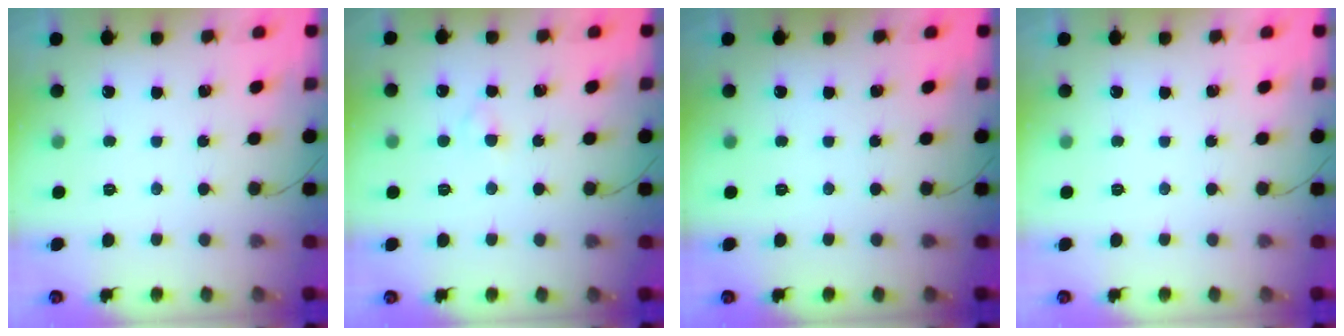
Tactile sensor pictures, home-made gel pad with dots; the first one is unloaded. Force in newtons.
{"total": 2.1, "press": 1.9, "slide": 0.9}
{"total": 0.0}
{"total": 0.0}